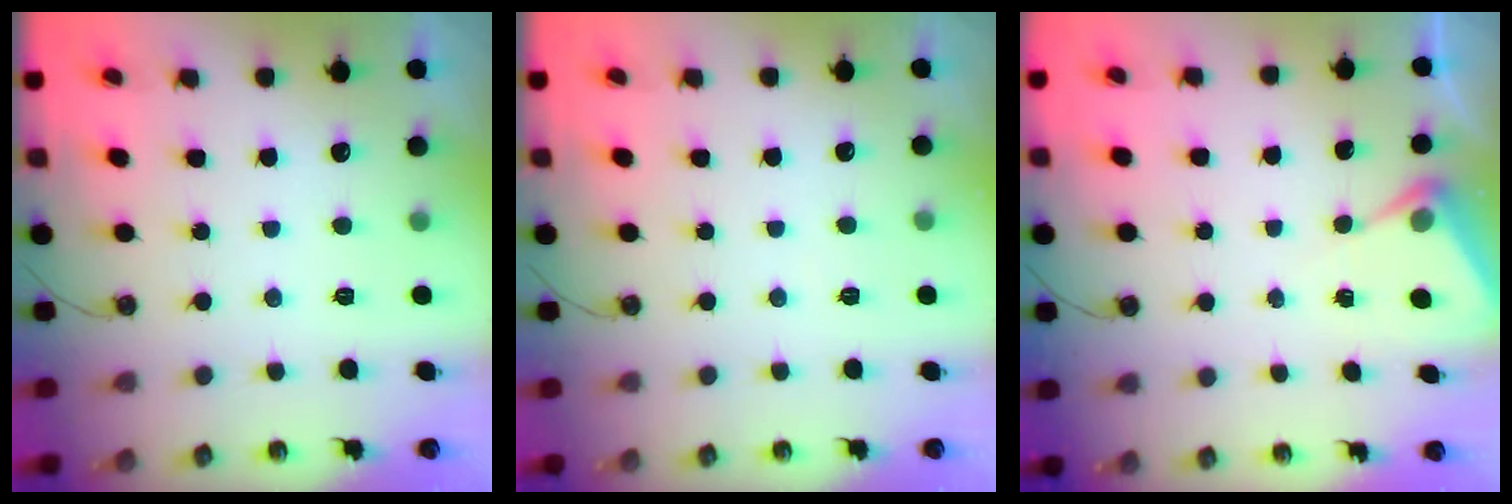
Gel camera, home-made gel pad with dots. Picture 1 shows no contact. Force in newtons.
{"total": 3.8, "press": 3.7, "slide": 0.5}
{"total": 5.3, "press": 5.3, "slide": 0.3}